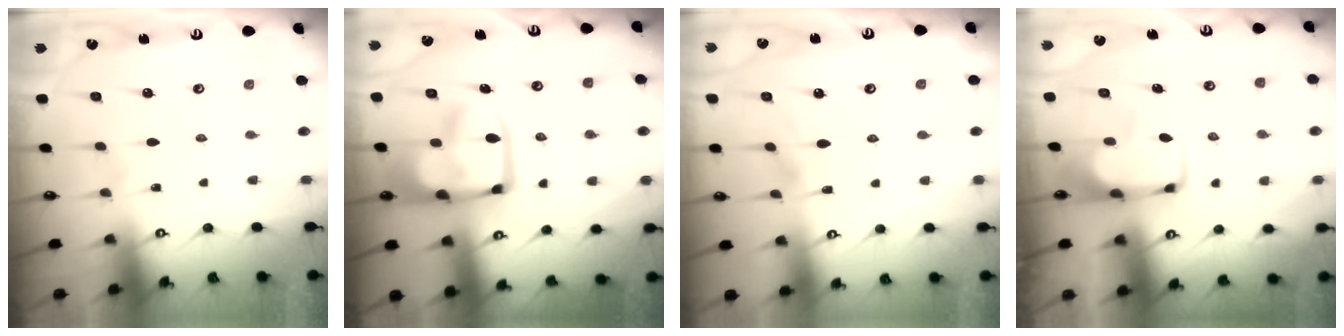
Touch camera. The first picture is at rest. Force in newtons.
{"total": 14.3, "press": 14.2, "slide": 1.7}
{"total": 0.8, "press": 0.0, "slide": 0.8}
{"total": 1.9, "press": 1.9, "slide": 0.5}